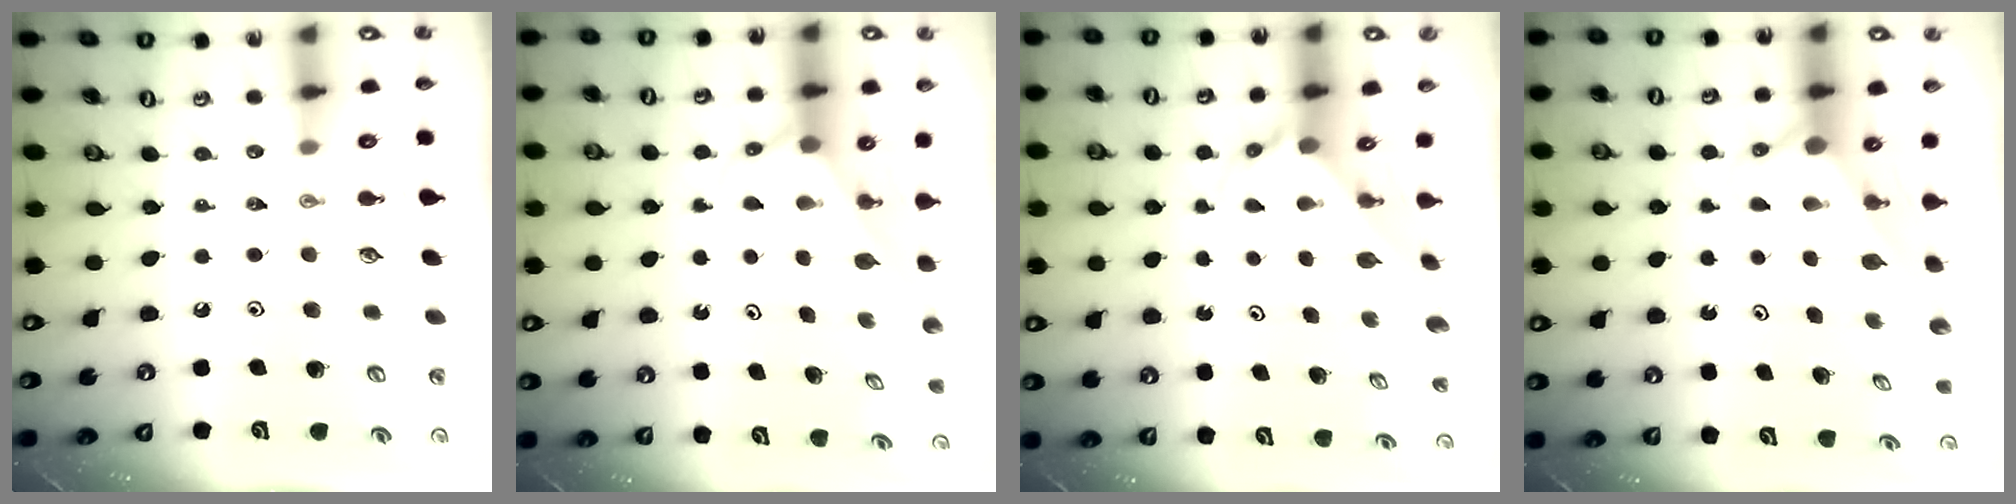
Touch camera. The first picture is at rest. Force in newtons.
{"total": 2.7, "press": 2.7, "slide": 0.2}
{"total": 3.4, "press": 3.4, "slide": 0.3}
{"total": 2.8, "press": 2.8, "slide": 0.0}